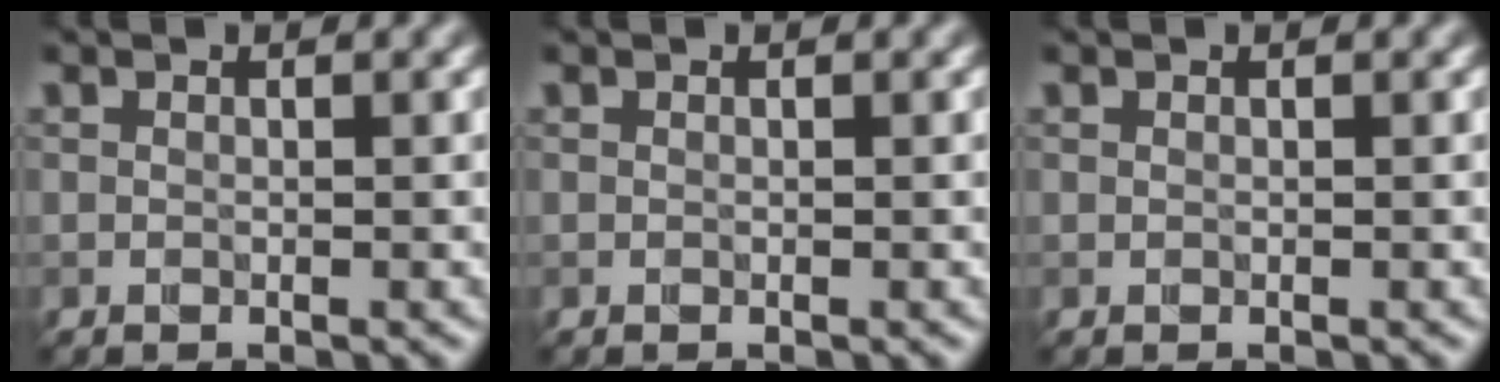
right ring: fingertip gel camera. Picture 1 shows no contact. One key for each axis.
{"total": 0.0}
{"total": 0.0}